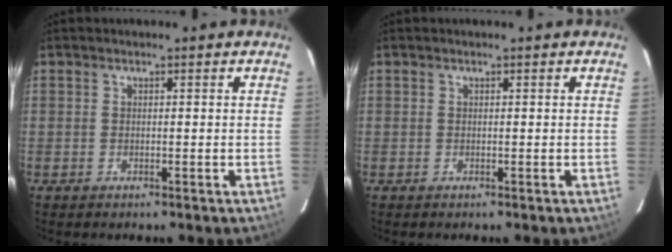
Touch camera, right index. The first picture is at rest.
{"total": 0.0}